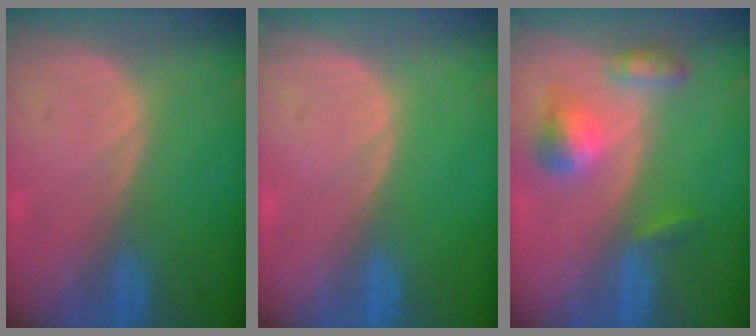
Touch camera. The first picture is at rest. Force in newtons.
{"total": 0.0}
{"total": 5.7, "press": 5.2, "slide": 2.4}